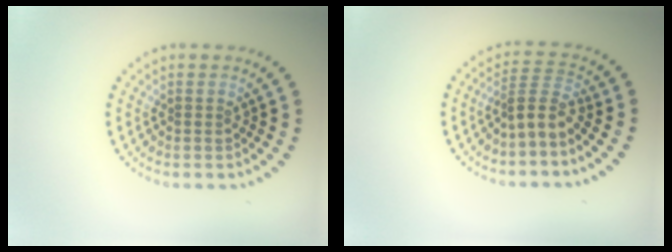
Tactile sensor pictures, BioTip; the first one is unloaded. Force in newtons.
{"total": 2.7, "press": 2.0, "slide": 1.9}